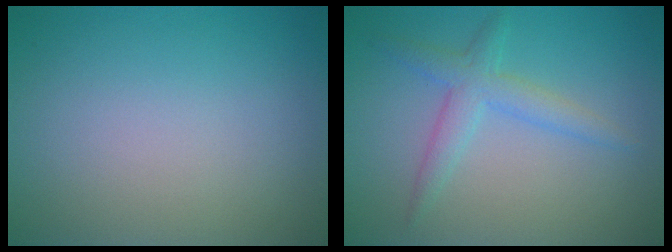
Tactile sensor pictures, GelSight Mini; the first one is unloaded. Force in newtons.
{"total": 2.8, "press": 2.8, "slide": 0.1}